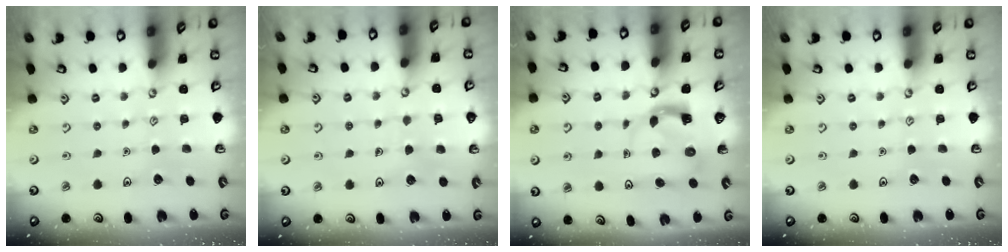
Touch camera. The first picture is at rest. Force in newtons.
{"total": 4.3, "press": 4.3, "slide": 0.4}
{"total": 3.9, "press": 3.8, "slide": 0.6}
{"total": 0.0}